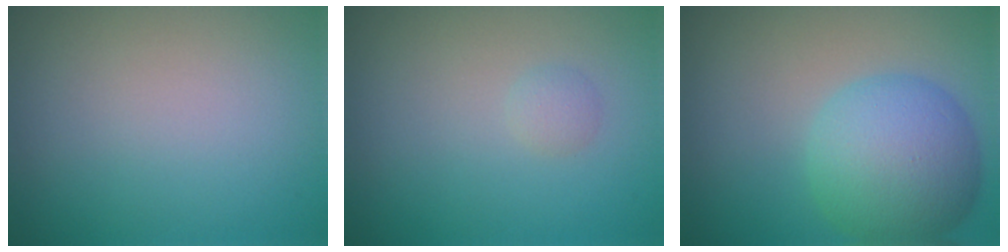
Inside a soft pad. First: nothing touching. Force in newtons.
{"total": 0.9, "press": 0.9, "slide": 0.0}
{"total": 7.9, "press": 7.9, "slide": 0.3}